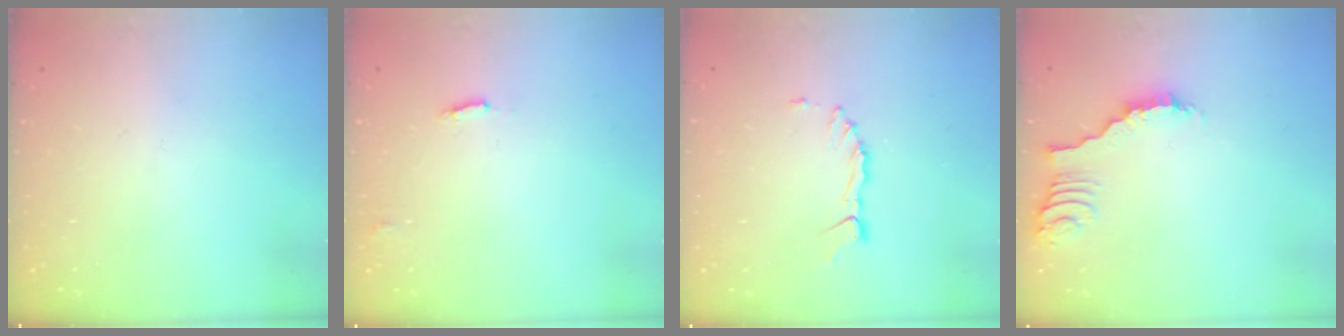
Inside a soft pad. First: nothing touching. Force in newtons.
{"total": 5.2, "press": 5.2, "slide": 0.4}
{"total": 2.4, "press": 2.4, "slide": 0.3}
{"total": 2.2, "press": 2.2, "slide": 0.4}